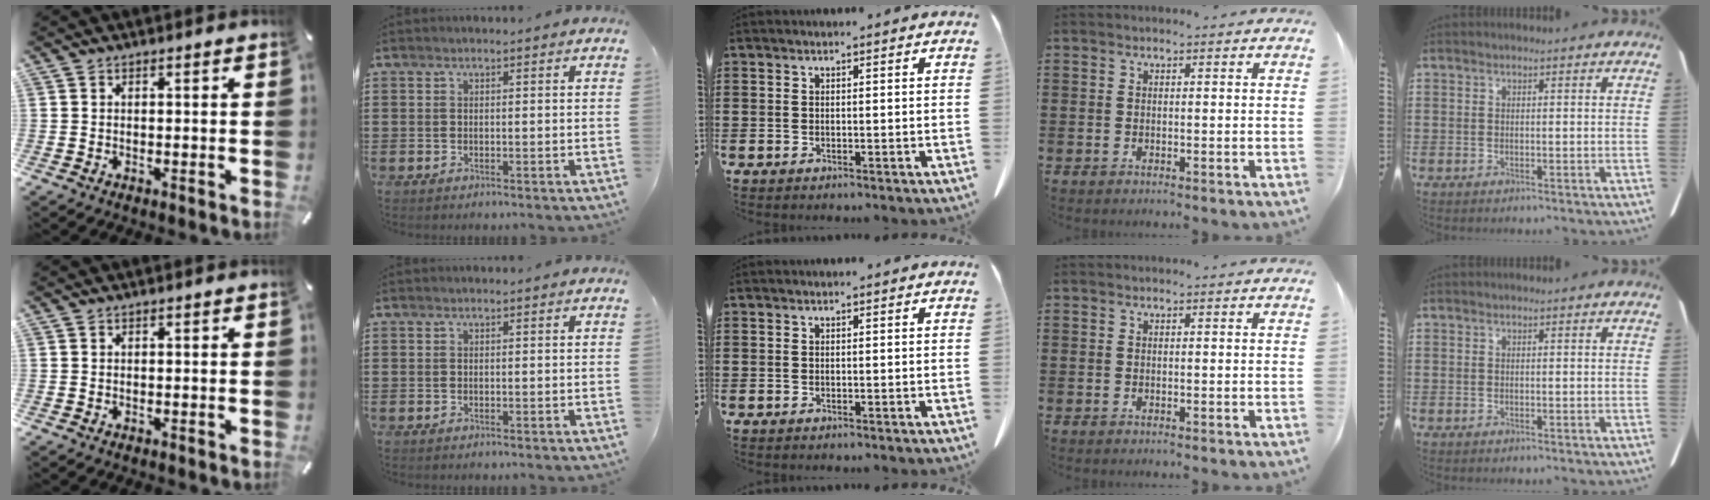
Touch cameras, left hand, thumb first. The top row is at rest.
{}